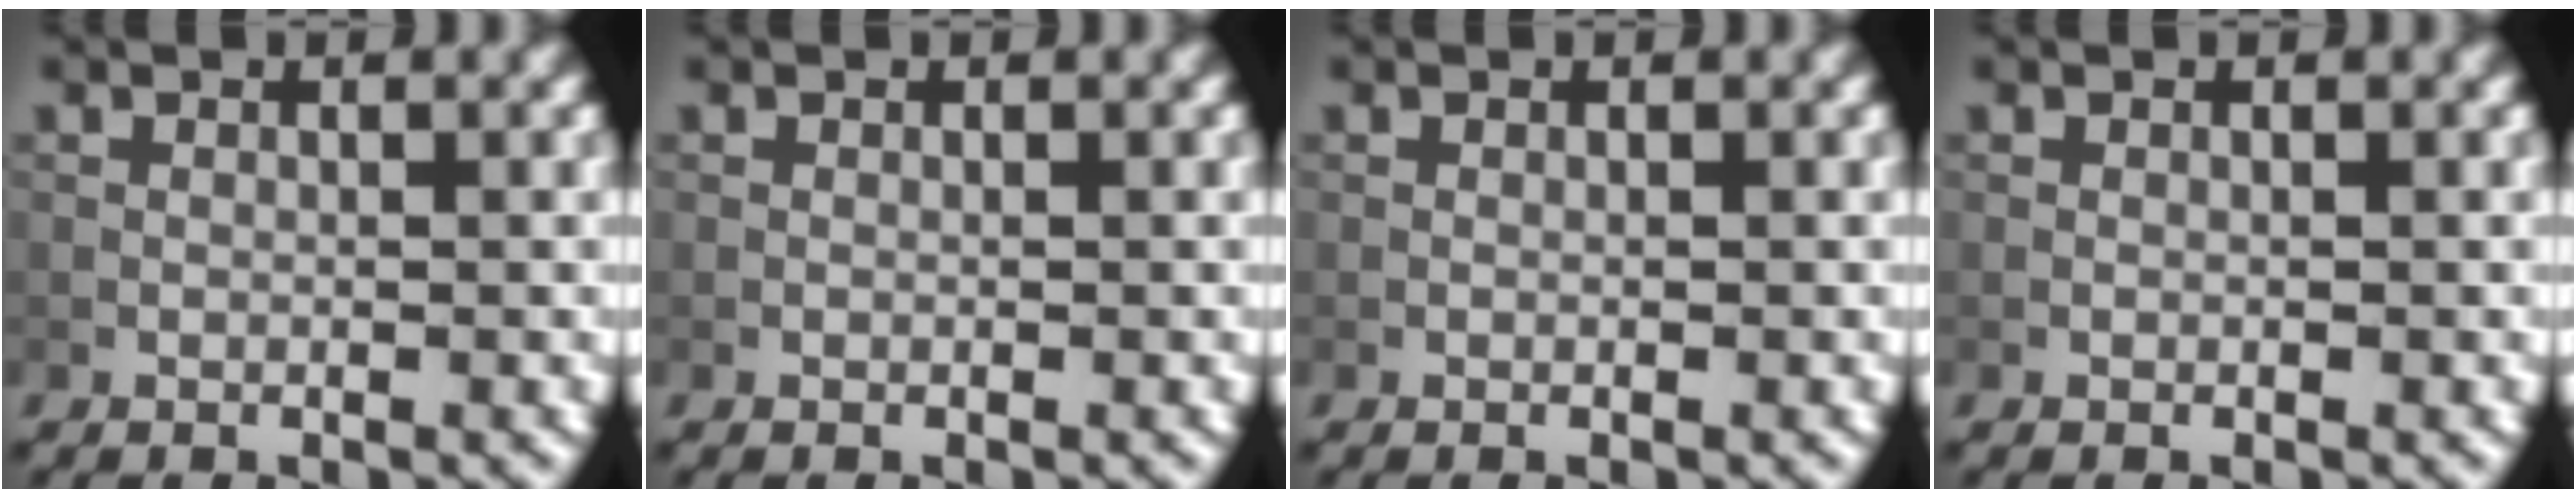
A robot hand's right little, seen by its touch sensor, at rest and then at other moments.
{"total": 0.0}
{"total": 0.0}
{"total": 0.0}